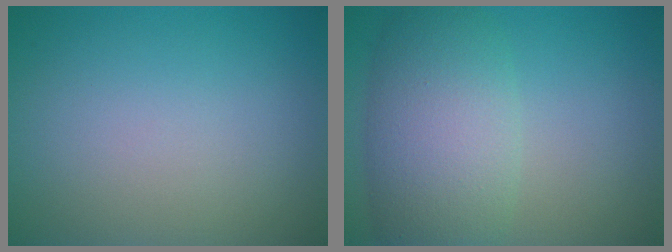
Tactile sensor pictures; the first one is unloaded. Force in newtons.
{"total": 7.2, "press": 7.2, "slide": 0.1}